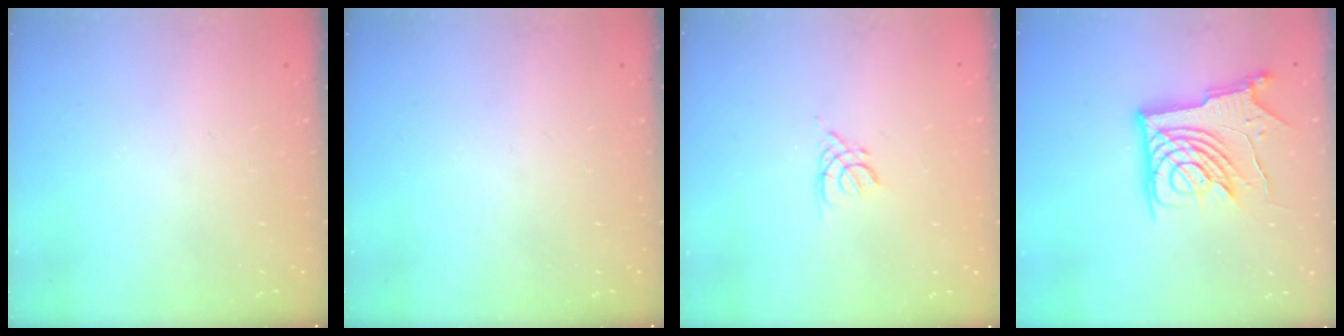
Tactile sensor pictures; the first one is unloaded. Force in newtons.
{"total": 0.0}
{"total": 2.5, "press": 2.5, "slide": 0.6}
{"total": 14.4, "press": 14.3, "slide": 1.5}